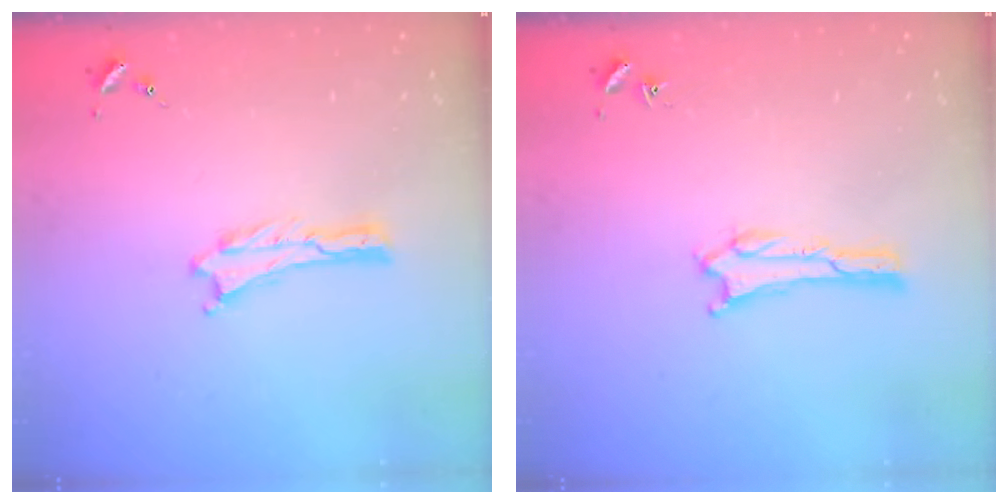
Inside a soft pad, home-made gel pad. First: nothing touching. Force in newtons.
{"total": 1.3, "press": 1.3, "slide": 0.4}